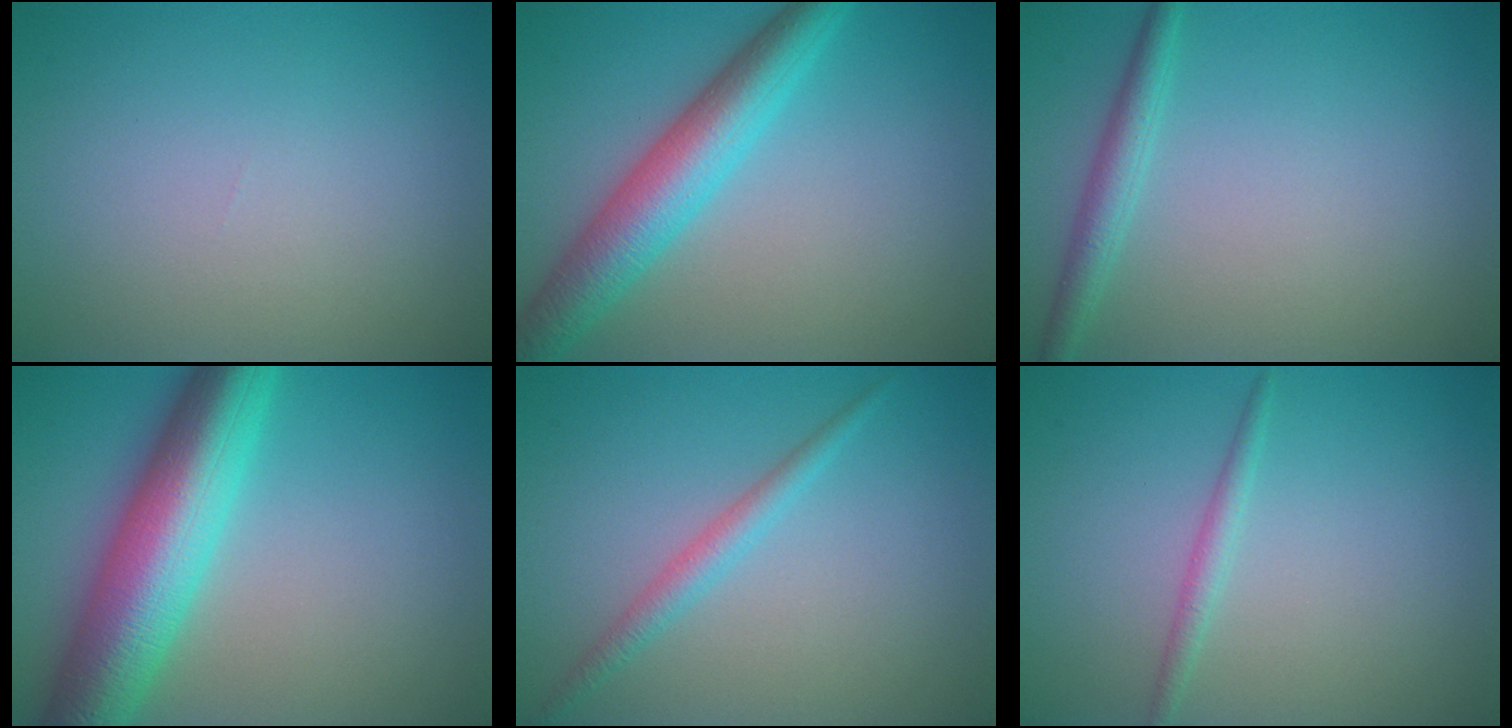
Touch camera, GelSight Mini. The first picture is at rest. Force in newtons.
{"total": 6.2, "press": 6.2, "slide": 0.0}
{"total": 2.2, "press": 2.2, "slide": 0.1}
{"total": 10.5, "press": 10.5, "slide": 0.1}
{"total": 1.9, "press": 1.9, "slide": 0.1}
{"total": 1.3, "press": 1.3, "slide": 0.1}